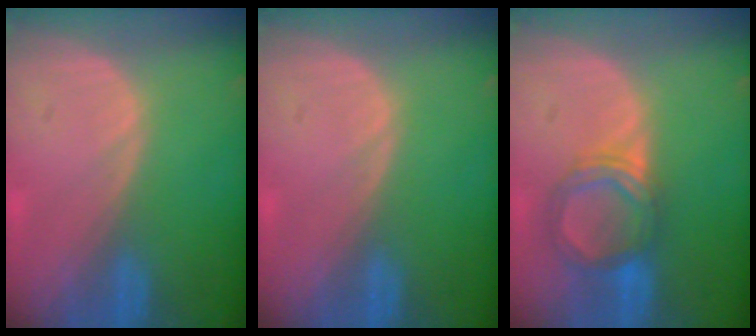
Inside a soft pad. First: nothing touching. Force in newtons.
{"total": 0.0}
{"total": 5.5, "press": 5.4, "slide": 1.2}